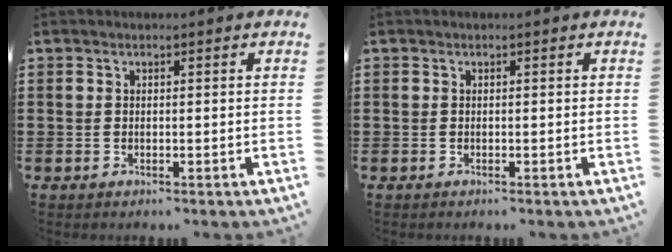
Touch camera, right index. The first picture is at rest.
{"total": 0.0}